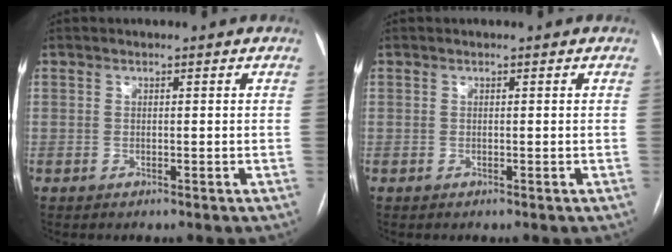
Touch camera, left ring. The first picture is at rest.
{"total": 0.0}